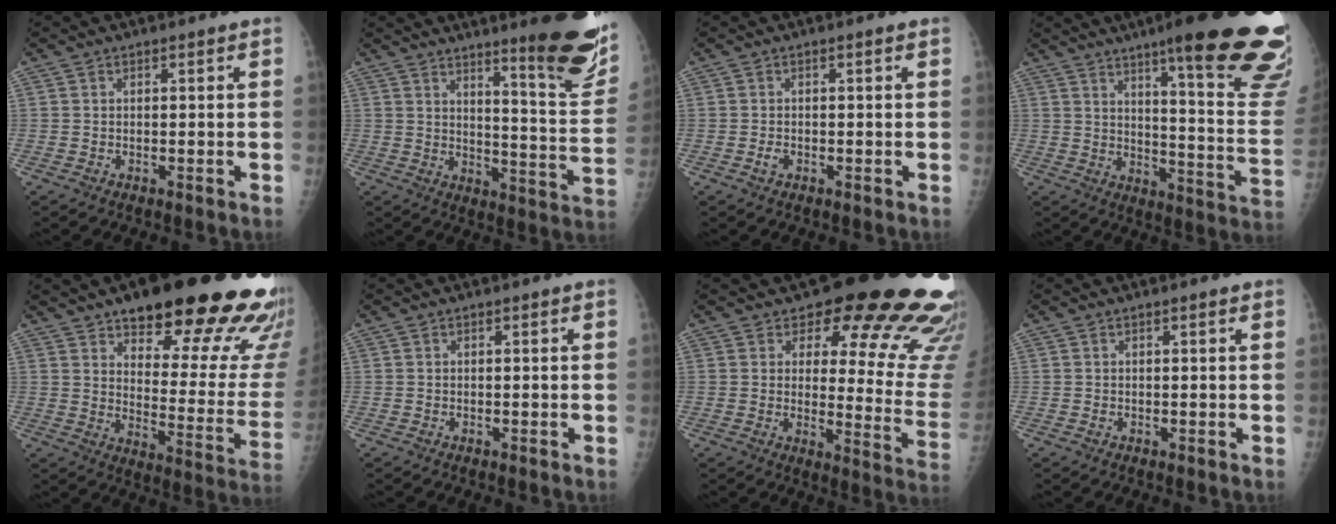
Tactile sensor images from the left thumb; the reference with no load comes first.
{"total": 17.8, "force": [11.6, 2.7, 13.2], "torque": [-0.134, -0.087, 0.160]}
{"total": 1.1, "force": [-0.3, 0.7, 0.8], "torque": [-0.011, 0.002, -0.003]}
{"total": 28.0, "force": [19.3, 3.5, 19.9], "torque": [-0.204, -0.107, 0.251]}
{"total": 28.2, "force": [18.8, 8.6, 19.1], "torque": [-0.202, -0.089, 0.251]}
{"total": 0.0}
{"total": 21.9, "force": [16.4, 8.4, 11.8], "torque": [-0.096, -0.115, 0.188]}
{"total": 0.6, "force": [0.3, 0.3, 0.5], "torque": [-0.007, 0.002, 0.005]}